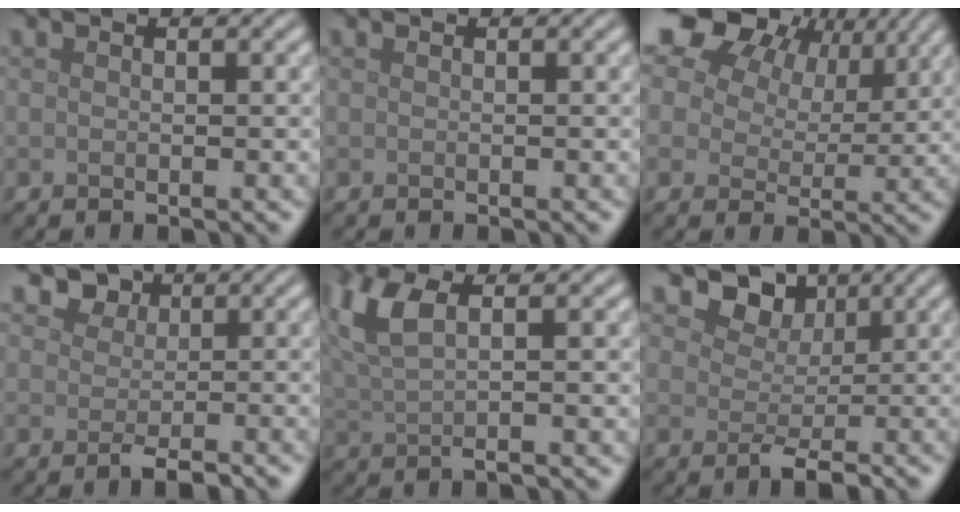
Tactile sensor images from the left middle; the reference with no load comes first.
{"total": 0.0}
{"total": 17.5, "force": [10.1, 11.1, 9.0], "torque": [-0.204, 0.052, 0.188]}
{"total": 2.3, "force": [0.2, 1.9, 1.3], "torque": [-0.010, -0.004, 0.000]}
{"total": 4.7, "force": [1.3, 1.5, 4.2], "torque": [-0.090, 0.008, 0.025]}
{"total": 3.4, "force": [1.3, 2.5, 1.9], "torque": [-0.023, -0.006, 0.012]}